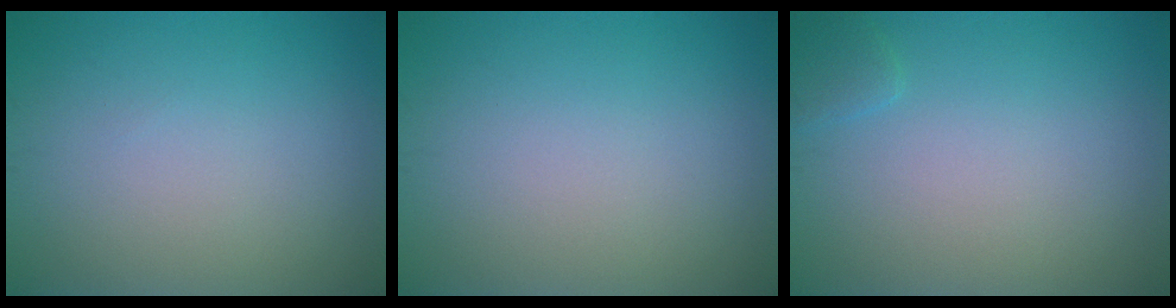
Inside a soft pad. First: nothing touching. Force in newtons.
{"total": 0.0}
{"total": 1.0, "press": 1.0, "slide": 0.1}